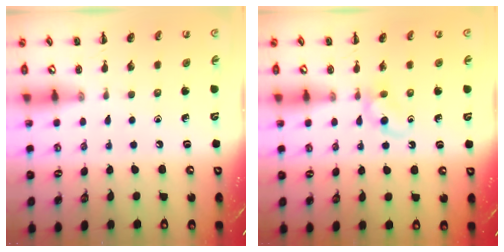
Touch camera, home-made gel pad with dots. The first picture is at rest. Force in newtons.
{"total": 2.7, "press": 2.4, "slide": 1.2}